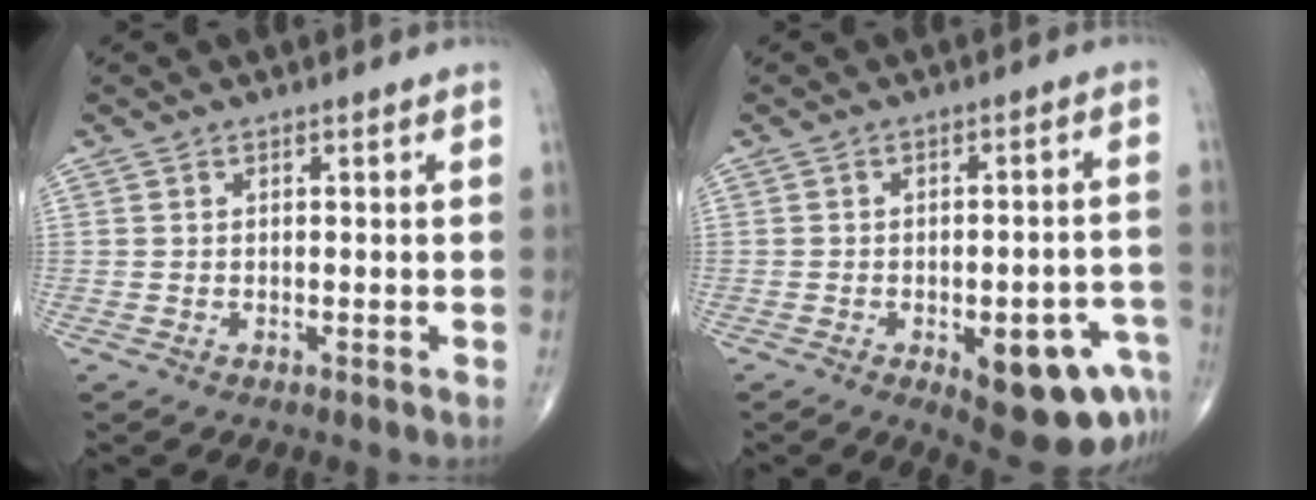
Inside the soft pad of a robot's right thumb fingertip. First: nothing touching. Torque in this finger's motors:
{"motor_torque": [1.59, 1.42, 0.51, -0.71, 0.26]}